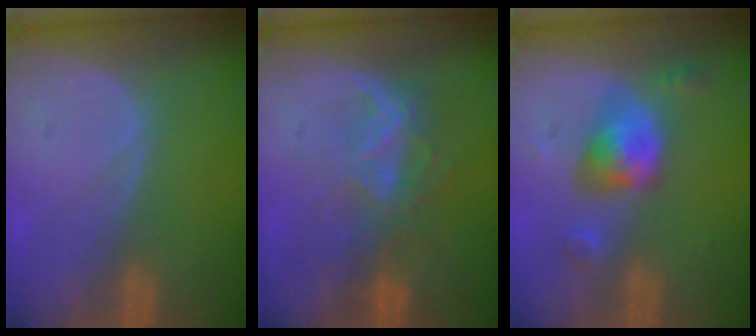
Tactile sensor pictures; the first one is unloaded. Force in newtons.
{"total": 6.6, "press": 5.9, "slide": 2.8}
{"total": 5.7, "press": 5.4, "slide": 1.8}